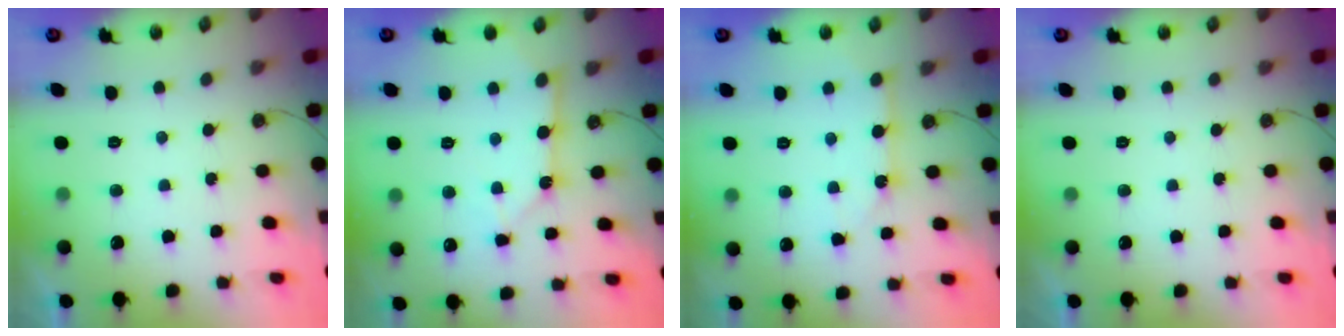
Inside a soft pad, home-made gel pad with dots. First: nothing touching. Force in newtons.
{"total": 7.3, "press": 7.3, "slide": 0.7}
{"total": 7.7, "press": 7.7, "slide": 0.8}
{"total": 0.0}